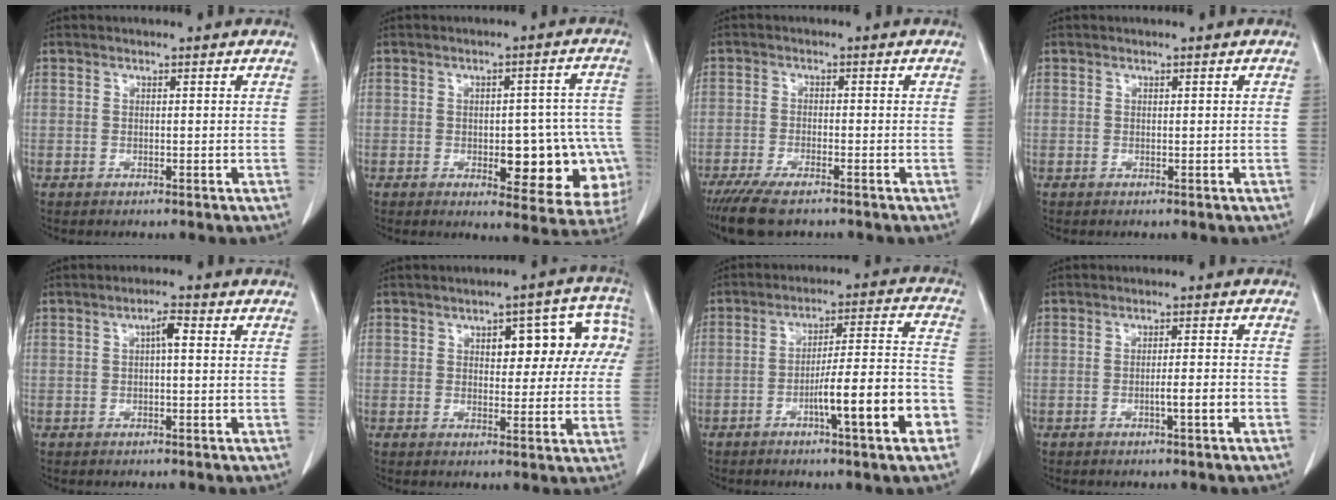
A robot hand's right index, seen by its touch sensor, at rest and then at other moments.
{"total": 14.5, "force": [-4.1, 5.6, 12.7], "torque": [-0.088, 0.033, -0.035]}
{"total": 6.6, "force": [-5.2, 1.6, 3.8], "torque": [-0.065, -0.014, -0.087]}
{"total": 0.0}
{"total": 2.3, "force": [0.3, 0.4, 2.2], "torque": [-0.038, 0.005, 0.005]}
{"total": 10.1, "force": [2.8, 4.7, 8.5], "torque": [-0.087, 0.040, 0.033]}
{"total": 13.2, "force": [-5.3, 0.8, 12.1], "torque": [-0.173, 0.018, -0.076]}
{"total": 2.8, "force": [-1.2, -0.1, 2.6], "torque": [-0.038, 0.000, -0.018]}